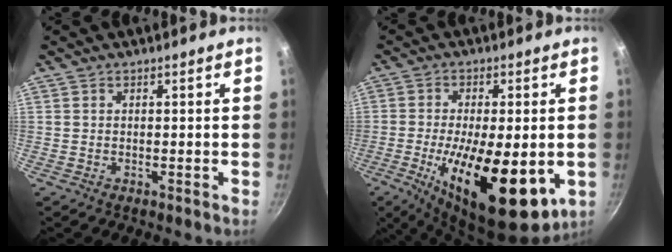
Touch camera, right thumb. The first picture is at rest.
{"total": 21.8, "force": [-5.9, 8.5, 19.2], "torque": [-0.289, -0.025, -0.068]}